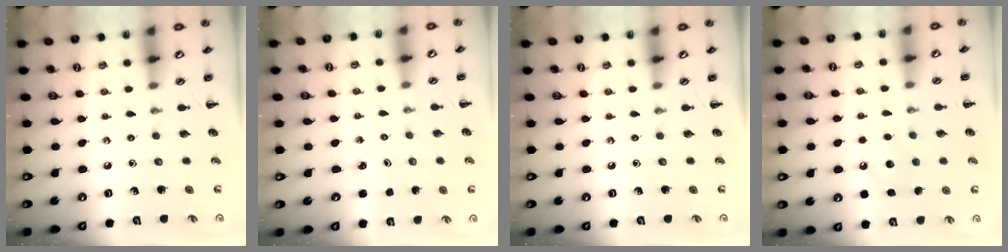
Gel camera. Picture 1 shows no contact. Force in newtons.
{"total": 1.8, "press": 1.7, "slide": 0.5}
{"total": 0.0}
{"total": 8.0, "press": 7.8, "slide": 1.9}